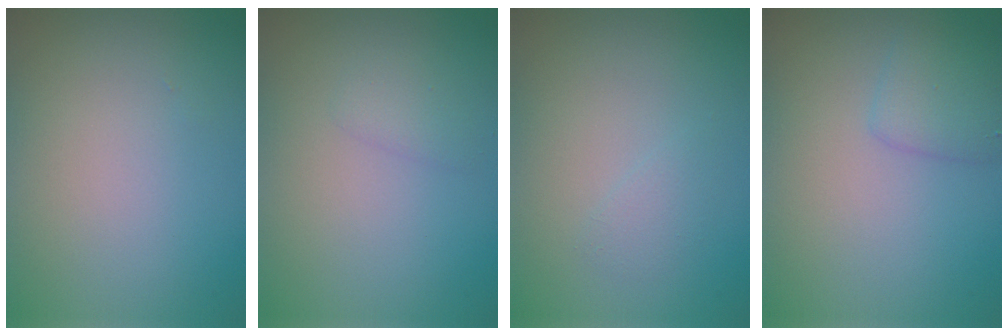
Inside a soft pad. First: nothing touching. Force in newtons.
{"total": 1.0, "press": 1.0, "slide": 0.1}
{"total": 0.9, "press": 0.9, "slide": 0.1}
{"total": 2.0, "press": 2.0, "slide": 0.0}